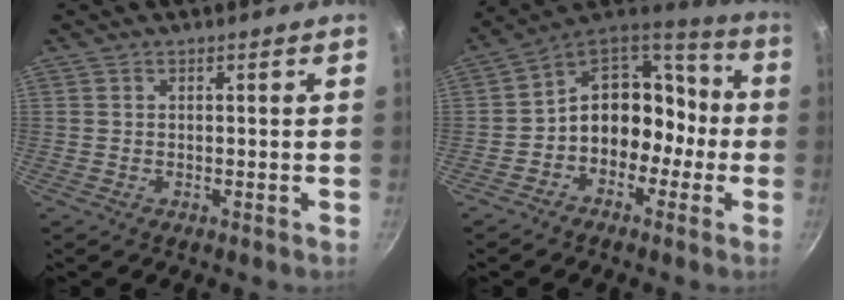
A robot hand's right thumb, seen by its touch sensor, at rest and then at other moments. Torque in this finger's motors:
{"motor_torque": [-0.33, 0.90, 0.15, 0.06, 0.09]}